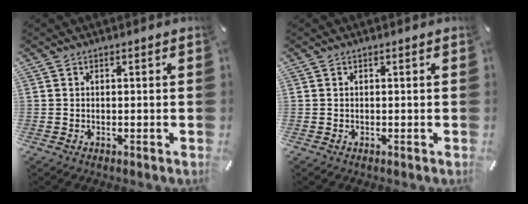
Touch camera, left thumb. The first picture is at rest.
{"total": 0.0}